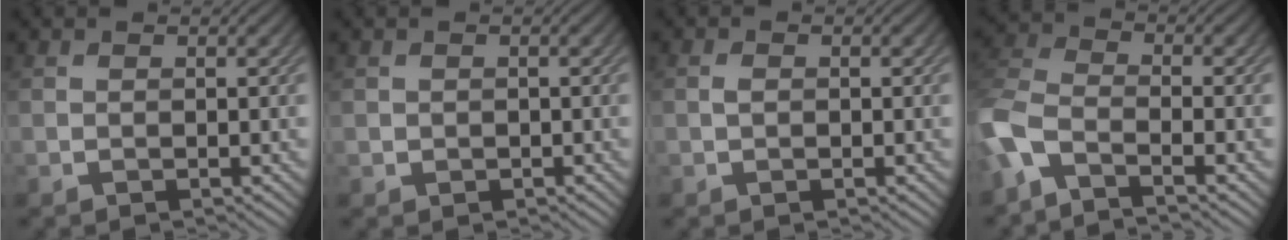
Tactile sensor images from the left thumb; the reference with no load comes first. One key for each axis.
{"total": 0.8, "fx": -0.1, "fy": 0.8, "fz": 0.1, "tx": -0.002, "ty": -0.005, "tz": -0.003}
{"total": 0.8, "fx": -0.1, "fy": 0.5, "fz": 0.6, "tx": -0.013, "ty": 0.002, "tz": -0.005}
{"total": 7.1, "fx": -4.5, "fy": 2.6, "fz": 4.9, "tx": -0.120, "ty": -0.008, "tz": -0.108}